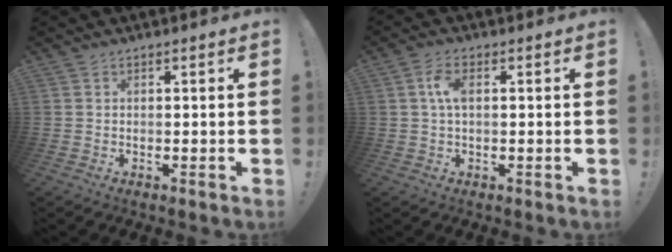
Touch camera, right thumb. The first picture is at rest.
{"total": 5.1, "force": [0.8, 2.6, 4.3], "torque": [-0.089, 0.008, 0.012]}